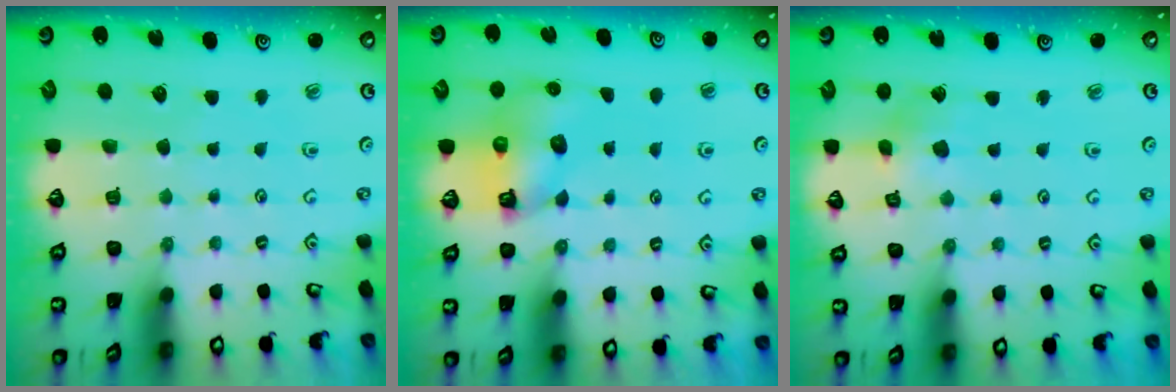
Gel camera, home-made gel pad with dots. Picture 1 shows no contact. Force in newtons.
{"total": 7.0, "press": 7.0, "slide": 0.9}
{"total": 4.3, "press": 4.3, "slide": 0.5}